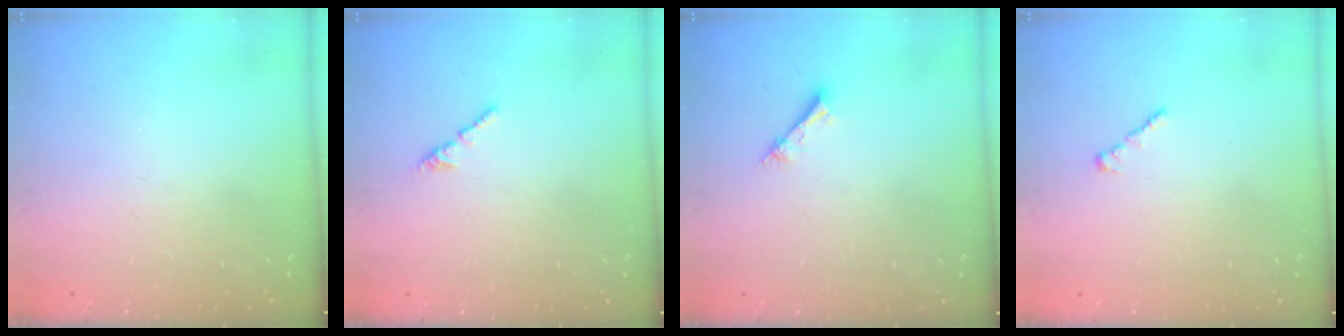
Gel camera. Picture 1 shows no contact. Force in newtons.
{"total": 0.8, "press": 0.7, "slide": 0.5}
{"total": 1.2, "press": 1.2, "slide": 0.1}
{"total": 1.4, "press": 1.3, "slide": 0.5}